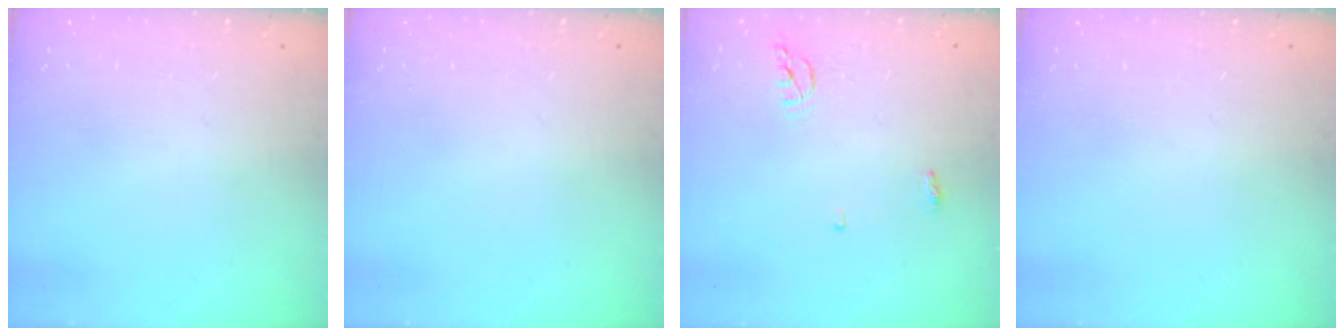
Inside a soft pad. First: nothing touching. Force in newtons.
{"total": 0.0}
{"total": 5.6, "press": 5.6, "slide": 0.7}
{"total": 0.0}